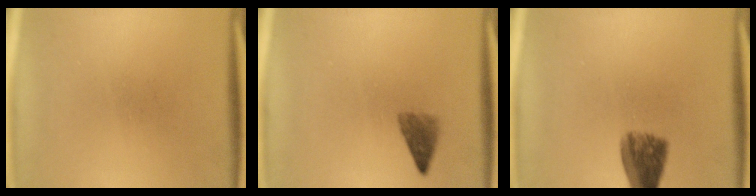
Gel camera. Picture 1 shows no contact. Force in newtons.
{"total": 2.4}
{"total": 6.5}